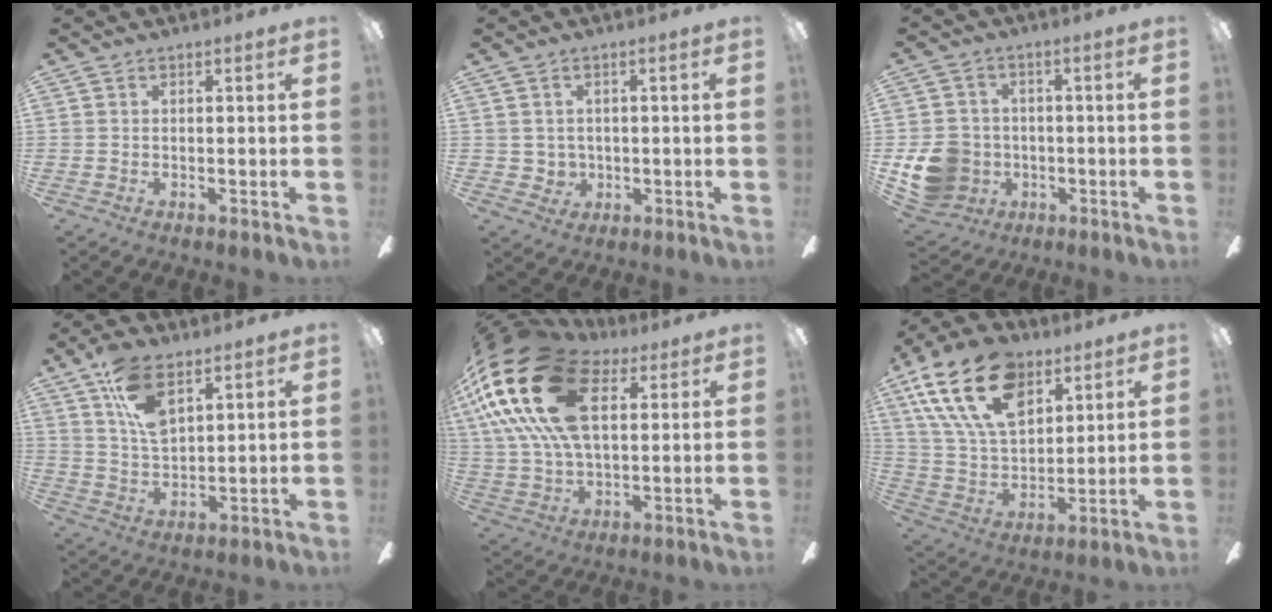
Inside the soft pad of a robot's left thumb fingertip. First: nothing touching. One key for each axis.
{"total": 3.2, "fx": 0.7, "fy": 3.1, "fz": 0.5, "tx": -0.012, "ty": 0.001, "tz": 0.011}
{"total": 11.9, "fx": -2.7, "fy": 10.6, "fz": 4.5, "tx": -0.110, "ty": 0.021, "tz": -0.042}
{"total": 12.1, "fx": 6.9, "fy": 6.3, "fz": 7.7, "tx": -0.139, "ty": -0.016, "tz": 0.128}
{"total": 26.8, "fx": 10.3, "fy": 15.2, "fz": 19.5, "tx": -0.410, "ty": -0.017, "tz": 0.173}
{"total": 22.6, "fx": 12.0, "fy": 13.3, "fz": 13.7, "tx": -0.269, "ty": -0.043, "tz": 0.215}